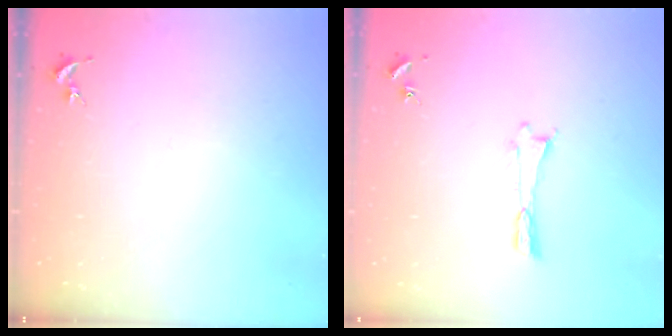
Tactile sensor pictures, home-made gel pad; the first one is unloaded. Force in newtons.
{"total": 0.0}